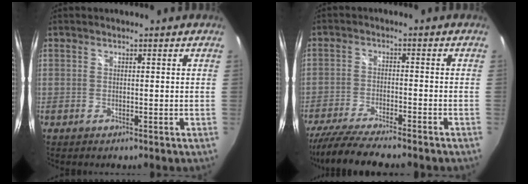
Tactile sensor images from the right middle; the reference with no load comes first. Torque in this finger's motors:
{"motor_torque": [0.23, -0.24, 0.14, 0.04]}